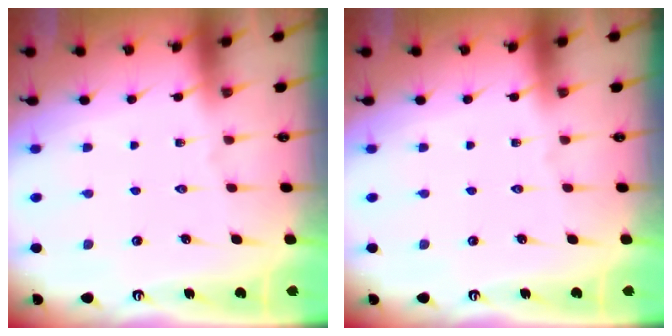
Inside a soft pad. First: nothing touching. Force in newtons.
{"total": 0.0}